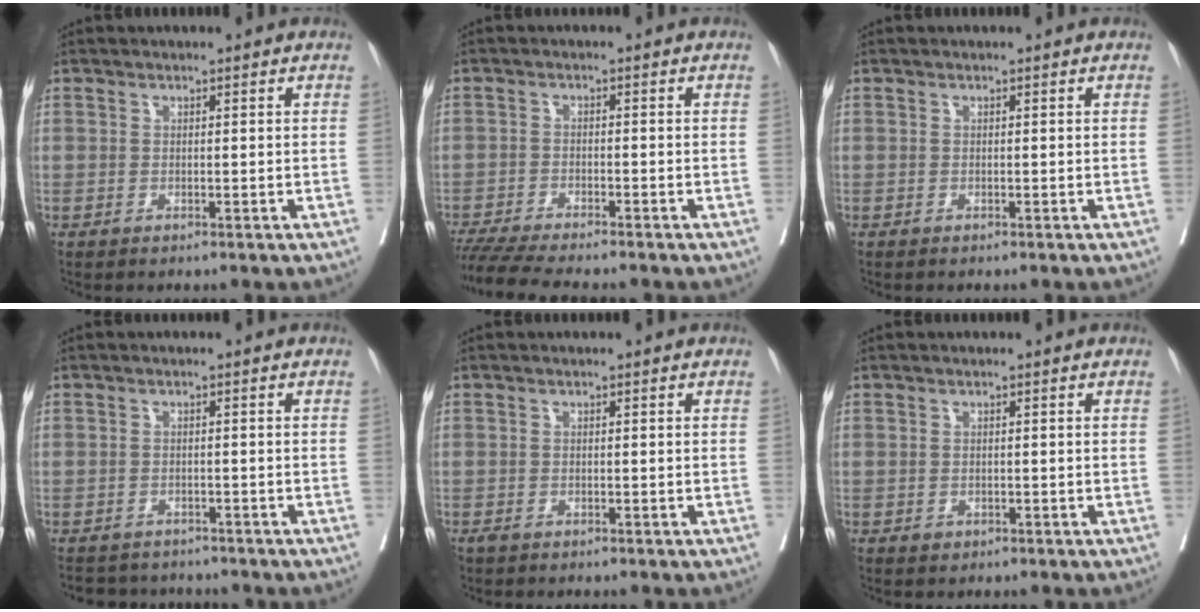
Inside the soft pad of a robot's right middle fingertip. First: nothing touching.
{"total": 9.4, "force": [-8.4, 0.3, 4.3], "torque": [-0.063, -0.018, -0.135]}
{"total": 0.0}
{"total": 5.6, "force": [-5.4, 1.7, 0.5], "torque": [-0.003, 0.000, -0.072]}
{"total": 0.6, "force": [-0.5, 0.3, 0.2], "torque": [-0.009, -0.001, -0.009]}
{"total": 0.8, "force": [-0.4, 0.7, 0.3], "torque": [-0.004, 0.002, -0.002]}